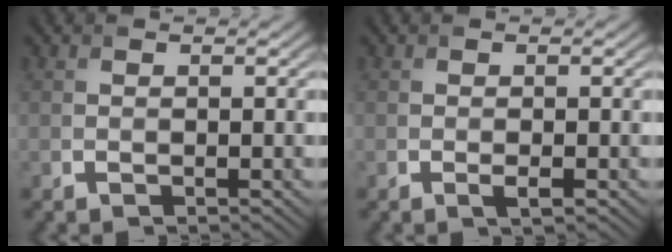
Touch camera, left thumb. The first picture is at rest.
{"total": 0.9, "force": [-0.4, 0.1, 0.8], "torque": [-0.016, -0.003, -0.005]}